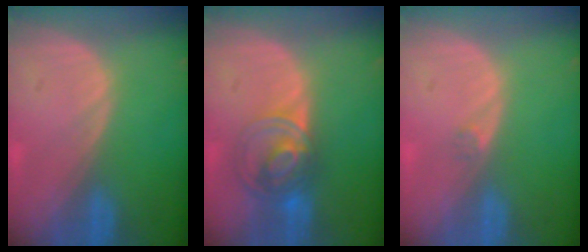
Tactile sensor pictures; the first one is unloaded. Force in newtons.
{"total": 7.6, "press": 6.2, "slide": 4.3}
{"total": 0.8, "press": 0.7, "slide": 0.4}